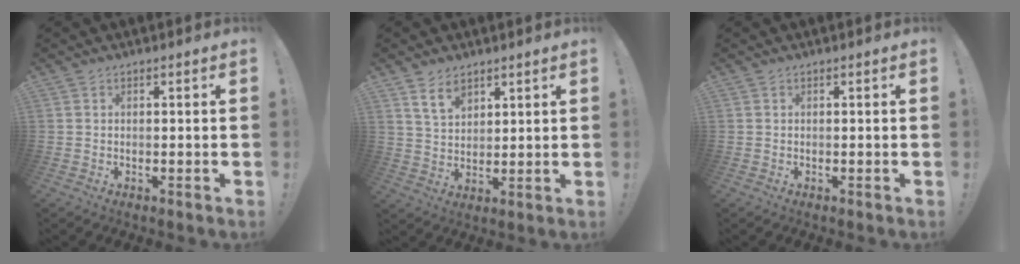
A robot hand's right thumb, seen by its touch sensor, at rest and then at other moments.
{"total": 7.1, "force": [4.8, 4.0, 3.4], "torque": [-0.060, -0.020, 0.091]}
{"total": 0.0}